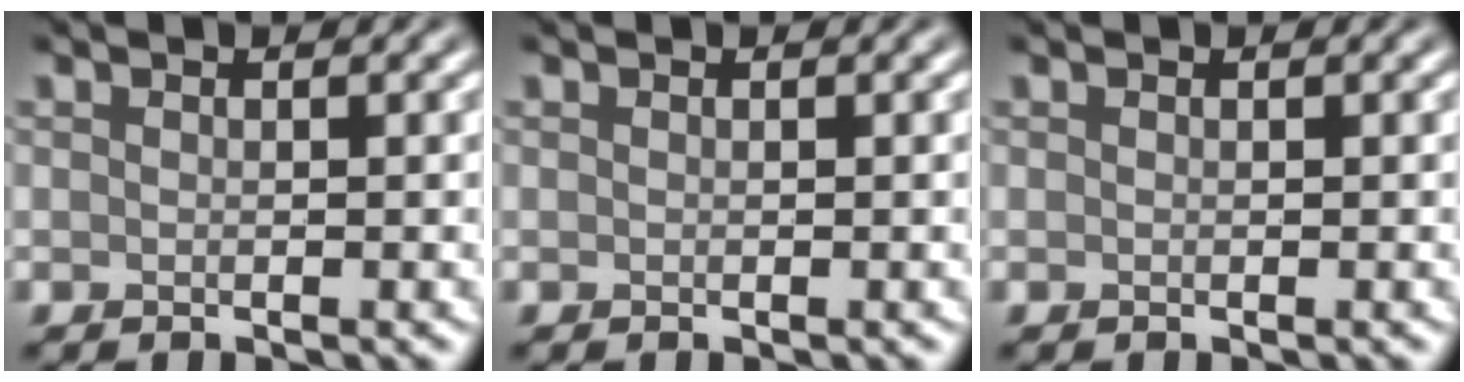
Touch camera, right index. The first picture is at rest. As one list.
[{"total": 0.0}, {"total": 0.0}]